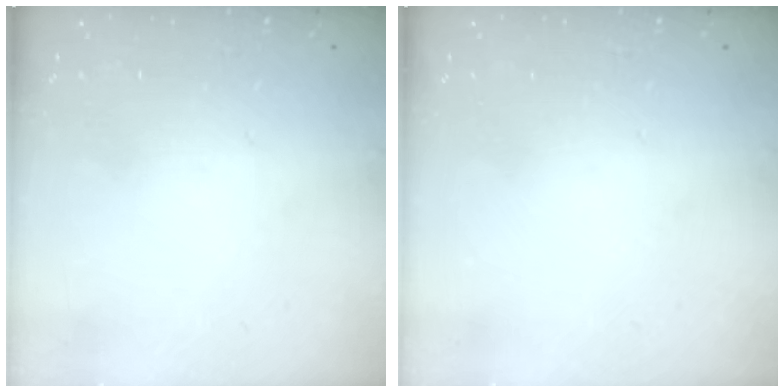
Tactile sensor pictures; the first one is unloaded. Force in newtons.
{"total": 0.0}